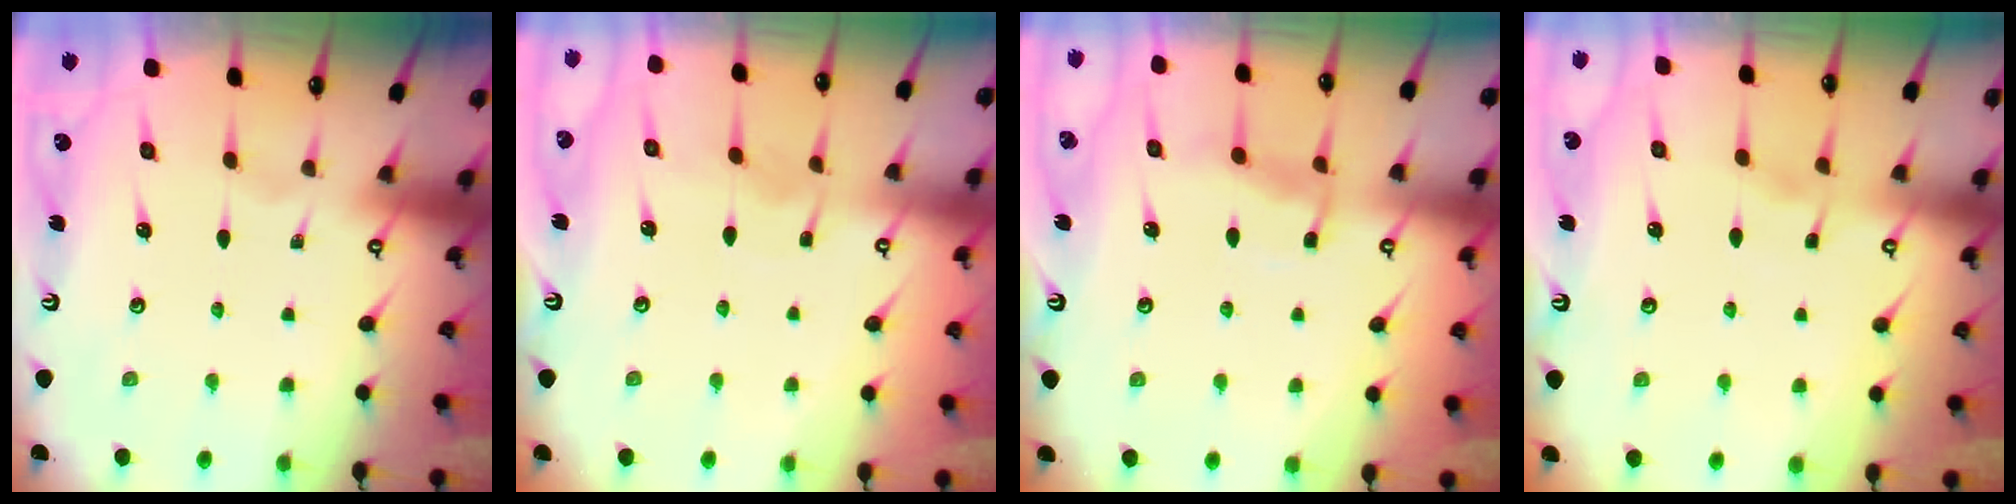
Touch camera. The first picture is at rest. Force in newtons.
{"total": 3.7, "press": 3.7, "slide": 0.4}
{"total": 7.7, "press": 7.7, "slide": 0.7}
{"total": 1.7, "press": 1.7, "slide": 0.4}